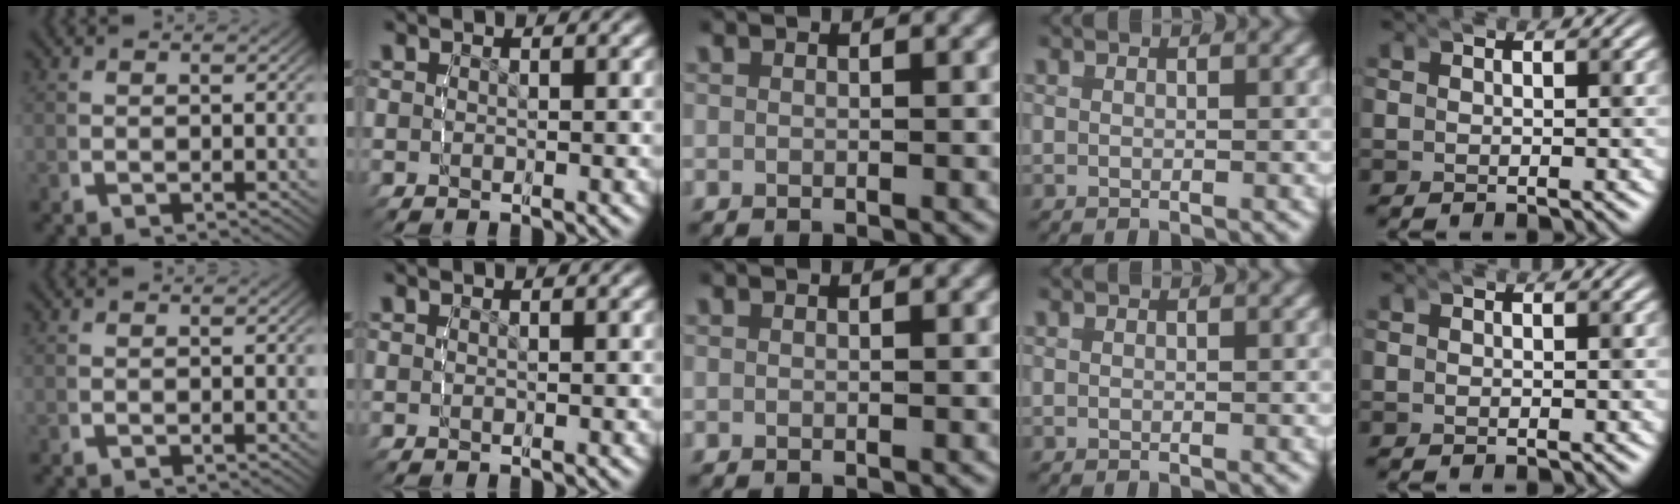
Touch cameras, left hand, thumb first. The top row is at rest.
{}